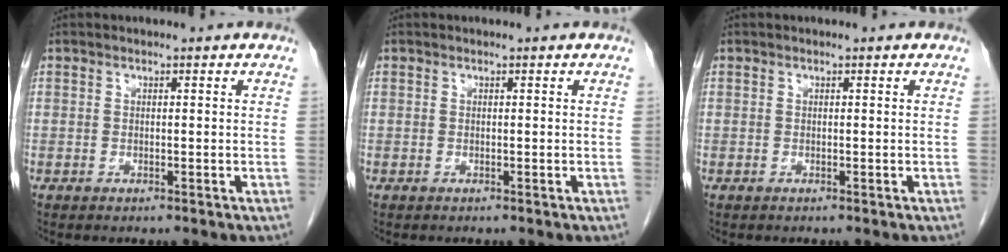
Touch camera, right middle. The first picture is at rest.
{"total": 0.0}
{"total": 0.0}